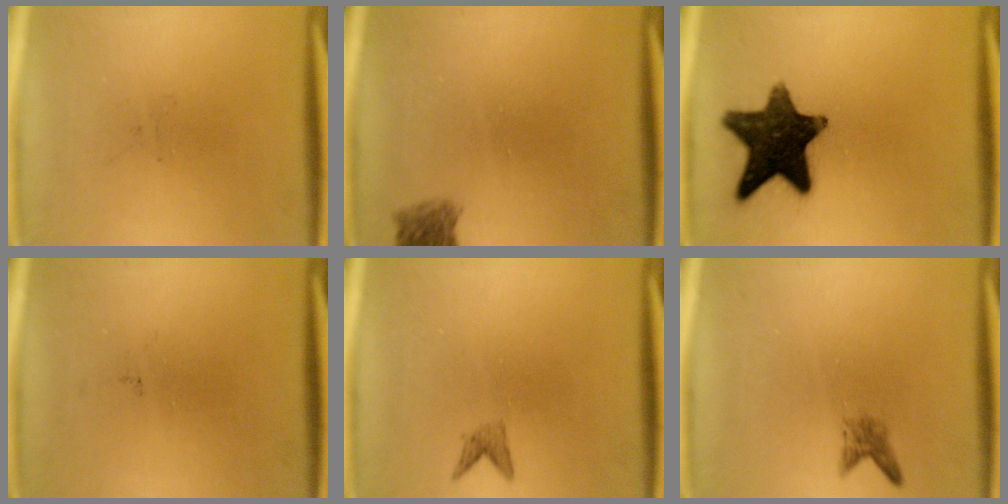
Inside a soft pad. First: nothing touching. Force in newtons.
{"total": 2.6}
{"total": 14.6}
{"total": 0.0}
{"total": 1.1}
{"total": 1.6}